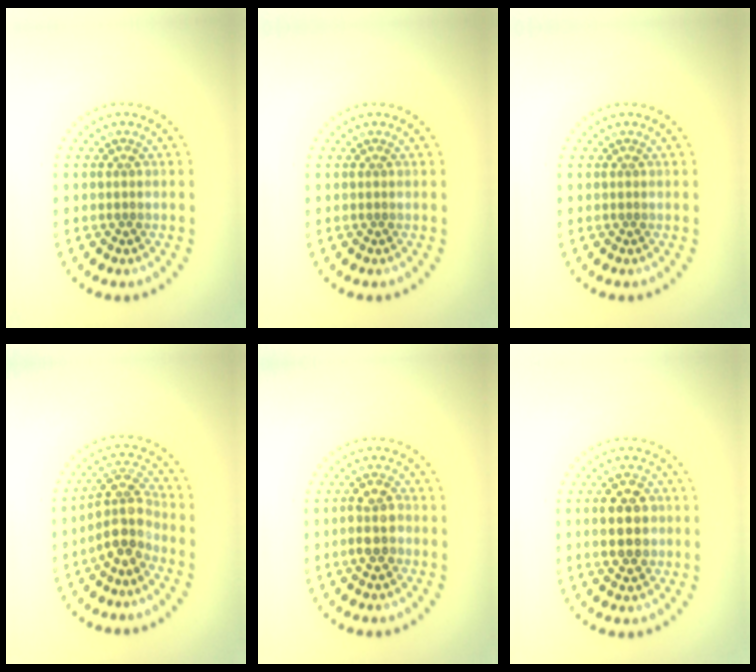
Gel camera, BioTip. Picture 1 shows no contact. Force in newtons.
{"total": 0.0}
{"total": 0.0}
{"total": 3.8, "press": 3.1, "slide": 2.3}
{"total": 2.7, "press": 2.6, "slide": 0.8}
{"total": 5.2, "press": 5.2, "slide": 0.2}